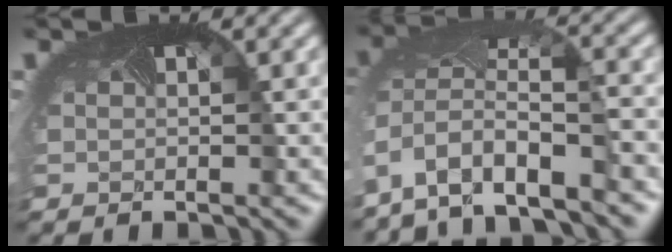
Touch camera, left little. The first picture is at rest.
{"total": 8.4, "force": [-6.3, 3.1, 4.5], "torque": [-0.095, -0.019, -0.104]}